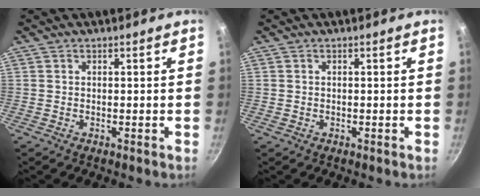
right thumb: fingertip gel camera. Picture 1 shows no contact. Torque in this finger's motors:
{"motor_torque": [0.27, 0.01, -0.18, 0.06, -0.02]}